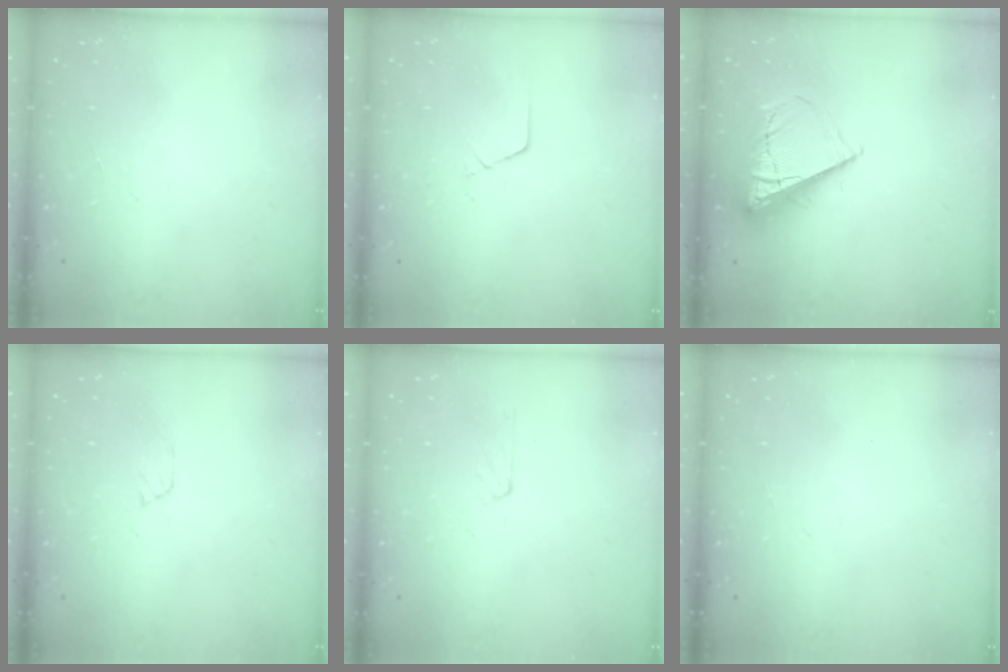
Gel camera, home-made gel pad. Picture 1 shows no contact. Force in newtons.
{"total": 0.6, "press": 0.6, "slide": 0.2}
{"total": 10.8, "press": 10.7, "slide": 1.3}
{"total": 6.5, "press": 6.4, "slide": 0.7}
{"total": 2.9, "press": 2.9, "slide": 0.3}
{"total": 0.0}